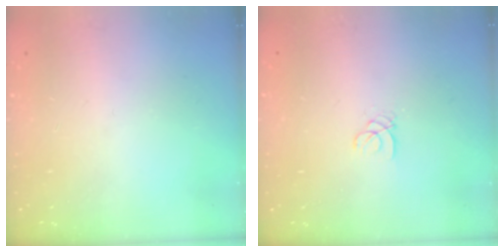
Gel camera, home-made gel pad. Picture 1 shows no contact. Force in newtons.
{"total": 1.4, "press": 1.4, "slide": 0.1}